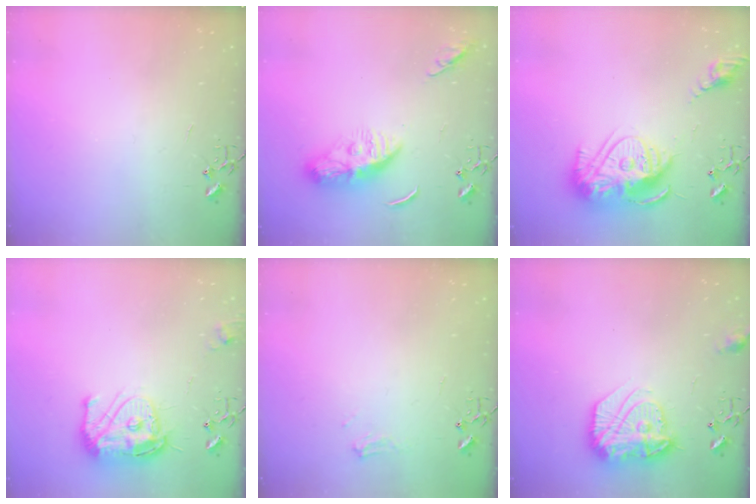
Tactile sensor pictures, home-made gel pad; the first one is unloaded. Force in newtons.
{"total": 11.4, "press": 11.3, "slide": 1.0}
{"total": 17.6, "press": 17.5, "slide": 1.6}
{"total": 16.6, "press": 16.5, "slide": 1.6}
{"total": 6.7, "press": 6.7, "slide": 0.7}
{"total": 18.4, "press": 18.3, "slide": 1.4}